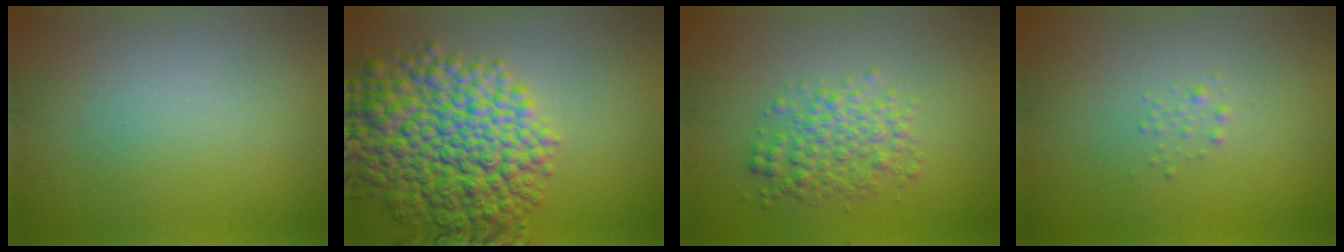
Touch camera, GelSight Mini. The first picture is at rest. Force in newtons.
{"total": 11.5, "press": 11.5, "slide": 0.2}
{"total": 3.4, "press": 3.4, "slide": 0.0}
{"total": 0.7, "press": 0.7, "slide": 0.0}